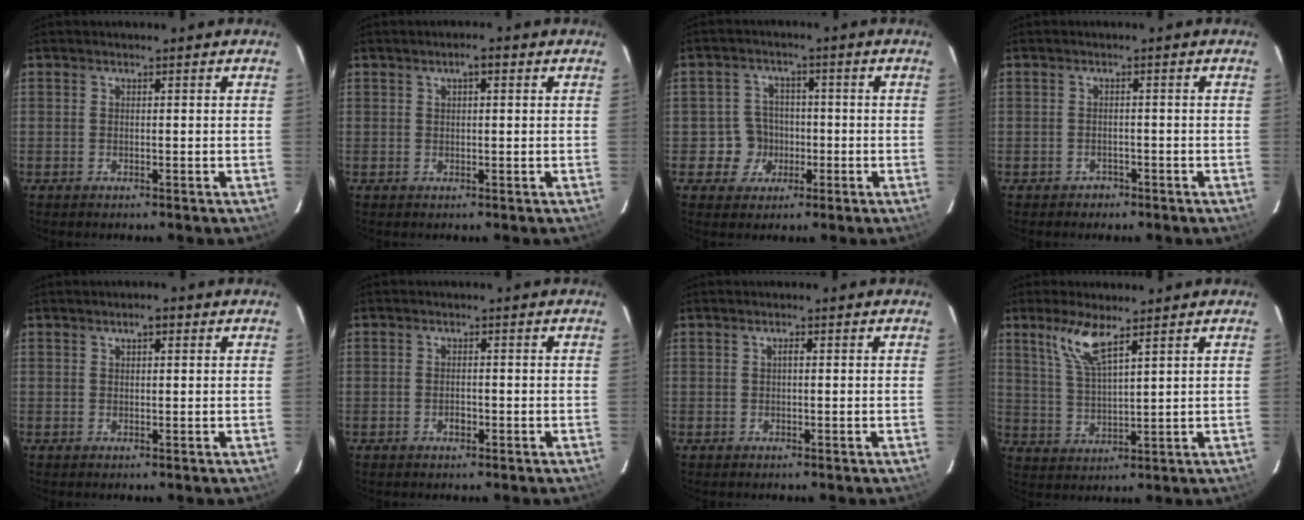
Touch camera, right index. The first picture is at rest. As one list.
[{"total": 2.0, "force": [0.9, 0.8, 1.7], "torque": [-0.029, 0.010, 0.014]}, {"total": 5.6, "force": [-1.5, 5.4, 0.2], "torque": [-0.001, 0.020, -0.019]}, {"total": 2.3, "force": [-1.5, 1.7, 0.1], "torque": [-0.005, 0.008, -0.019]}, {"total": 1.9, "force": [0.9, 0.9, 1.4], "torque": [-0.022, 0.009, 0.014]}, {"total": 1.6, "force": [-0.8, 0.9, 1.0], "torque": [-0.018, 0.003, -0.012]}, {"total": 0.7, "force": [0.1, 0.3, 0.6], "torque": [-0.010, 0.004, 0.001]}, {"total": 7.5, "force": [4.9, 1.6, 5.4], "torque": [-0.115, 0.000, 0.105]}]